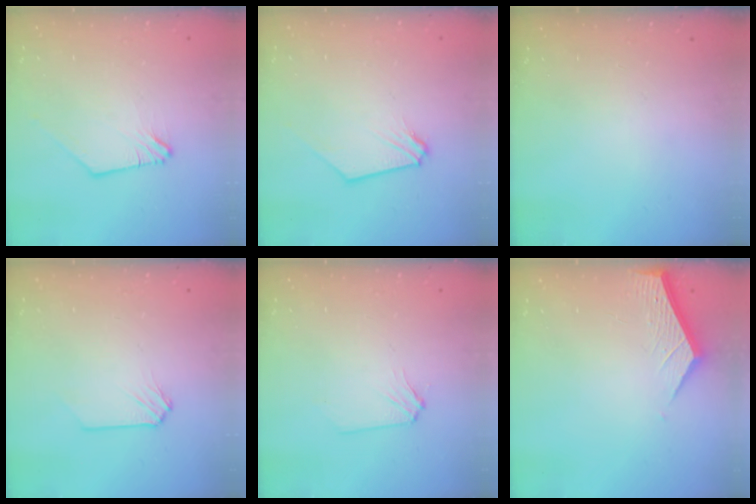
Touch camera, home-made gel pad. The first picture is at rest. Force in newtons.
{"total": 0.9, "press": 0.9, "slide": 0.1}
{"total": 0.0}
{"total": 0.0}
{"total": 2.2, "press": 2.2, "slide": 0.3}
{"total": 4.4, "press": 4.4, "slide": 0.1}